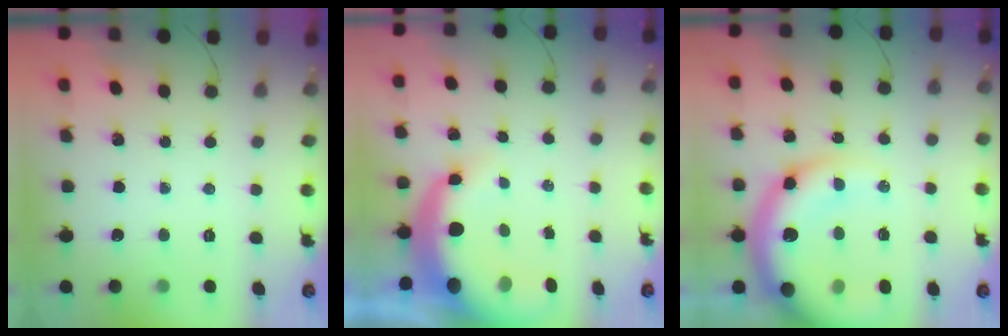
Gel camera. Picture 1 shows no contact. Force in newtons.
{"total": 10.7, "press": 10.4, "slide": 2.4}
{"total": 22.7, "press": 22.2, "slide": 5.0}